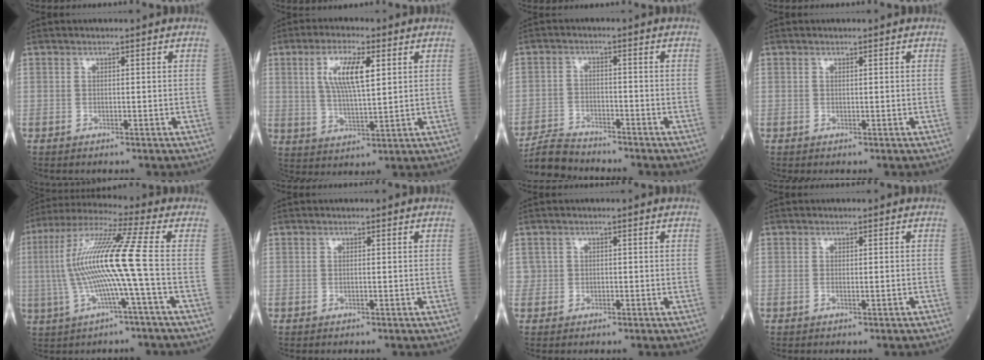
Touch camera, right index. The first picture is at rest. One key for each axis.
{"total": 8.6, "fx": 2.7, "fy": 2.0, "fz": 7.9, "tx": -0.155, "ty": 0.006, "tz": 0.054}
{"total": 5.6, "fx": -5.5, "fy": 0.4, "fz": 0.3, "tx": -0.008, "ty": -0.013, "tz": -0.104}
{"total": 0.0}
{"total": 14.1, "fx": -1.0, "fy": -1.2, "fz": 14.1, "tx": -0.282, "ty": 0.014, "tz": -0.028}
{"total": 0.0}
{"total": 1.7, "fx": 0.1, "fy": 1.7, "fz": -0.2, "tx": 0.012, "ty": 0.007, "tz": 0.001}
{"total": 0.8, "fx": -0.4, "fy": 0.1, "fz": 0.7, "tx": -0.018, "ty": 0.001, "tz": -0.001}